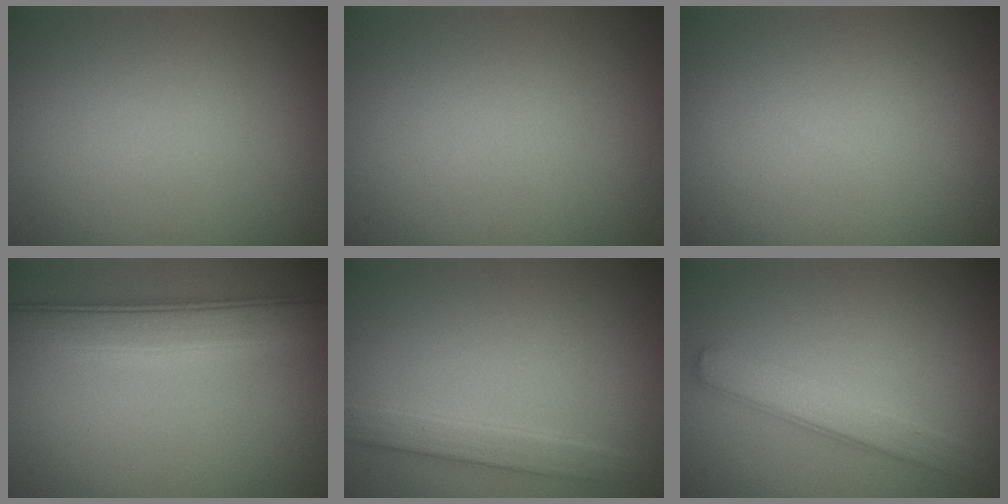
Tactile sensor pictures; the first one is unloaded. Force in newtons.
{"total": 0.0}
{"total": 0.0}
{"total": 5.4, "press": 5.4, "slide": 0.7}
{"total": 2.3, "press": 2.3, "slide": 0.1}
{"total": 2.8, "press": 2.8, "slide": 0.1}